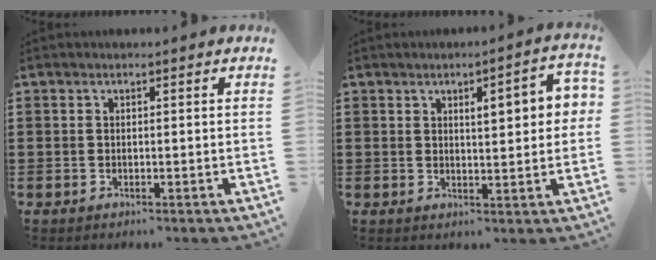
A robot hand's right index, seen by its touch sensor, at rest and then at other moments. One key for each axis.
{"total": 4.9, "fx": 1.3, "fy": 1.3, "fz": 4.5, "tx": -0.071, "ty": -0.001, "tz": 0.016}